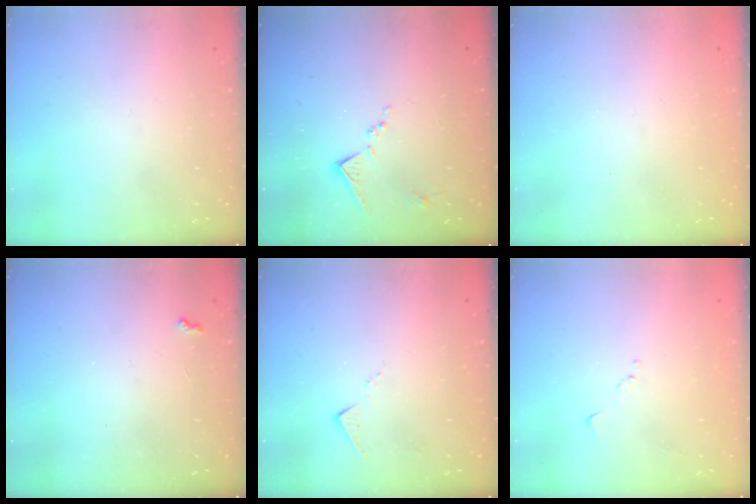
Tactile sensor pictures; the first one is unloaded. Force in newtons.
{"total": 8.5, "press": 8.5, "slide": 0.3}
{"total": 1.0, "press": 0.9, "slide": 0.3}
{"total": 4.2, "press": 4.1, "slide": 0.5}
{"total": 6.8, "press": 6.7, "slide": 0.4}
{"total": 6.1, "press": 6.0, "slide": 0.6}